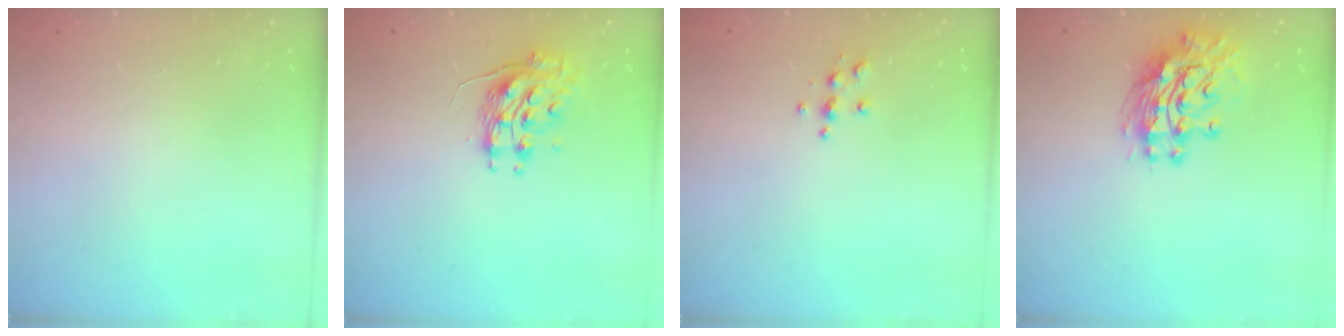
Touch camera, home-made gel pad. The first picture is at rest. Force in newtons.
{"total": 8.8, "press": 8.8, "slide": 0.0}
{"total": 3.9, "press": 3.9, "slide": 0.5}
{"total": 12.5, "press": 12.4, "slide": 1.0}